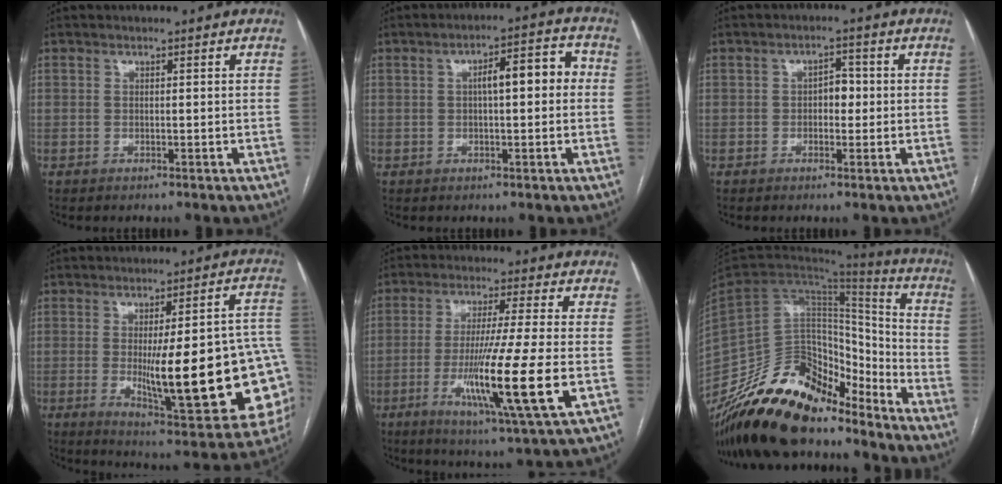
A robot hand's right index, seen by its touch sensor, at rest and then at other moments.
{"total": 6.8, "force": [0.6, 1.8, 6.5], "torque": [-0.095, 0.030, 0.009]}
{"total": 2.9, "force": [-0.2, 1.7, 2.3], "torque": [-0.030, 0.010, -0.004]}
{"total": 25.1, "force": [-3.5, 4.6, 24.4], "torque": [-0.252, -0.001, -0.032]}
{"total": 15.6, "force": [-3.8, -0.7, 15.1], "torque": [-0.280, -0.033, -0.071]}
{"total": 24.5, "force": [-19.6, 8.0, 12.3], "torque": [-0.231, -0.005, -0.348]}